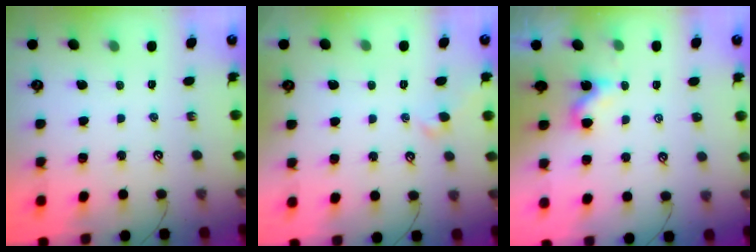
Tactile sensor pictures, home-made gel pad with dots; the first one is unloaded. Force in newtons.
{"total": 0.6, "press": 0.4, "slide": 0.5}
{"total": 0.6, "press": 0.5, "slide": 0.4}